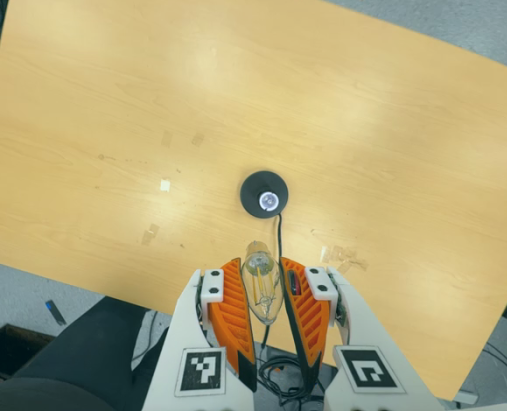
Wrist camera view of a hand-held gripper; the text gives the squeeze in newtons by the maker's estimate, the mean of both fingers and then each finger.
{"total": 13.7, "left": 15.4, "right": 11.9}